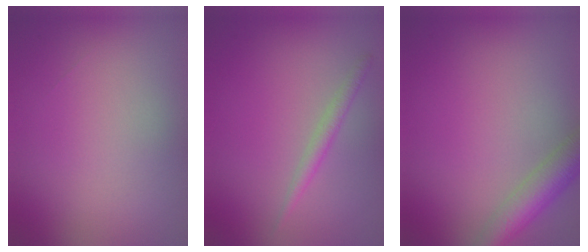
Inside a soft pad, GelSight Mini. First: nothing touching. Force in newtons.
{"total": 1.5, "press": 1.5, "slide": 0.0}
{"total": 4.1, "press": 4.1, "slide": 0.3}